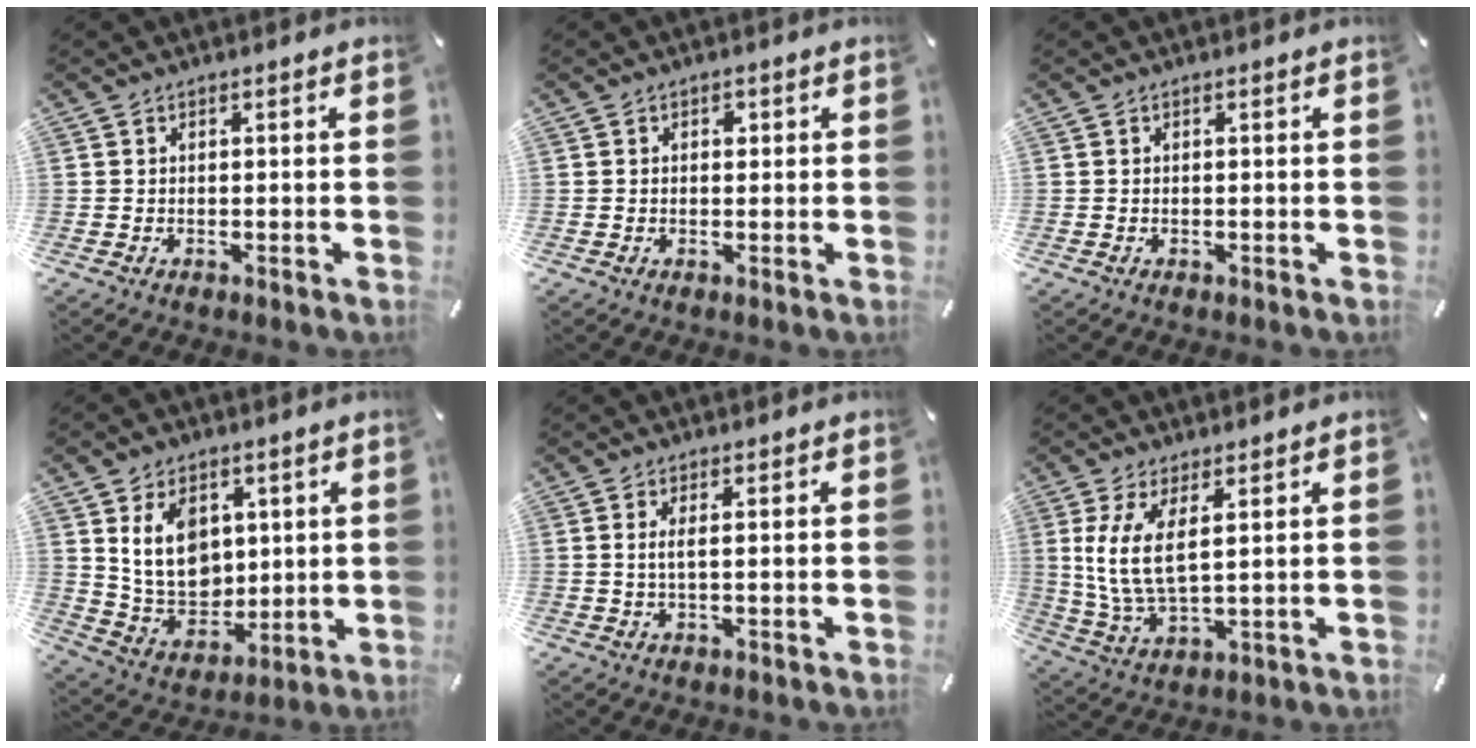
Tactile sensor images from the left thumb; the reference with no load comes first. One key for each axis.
{"total": 1.4, "fx": 0.3, "fy": 1.2, "fz": 0.6, "tx": -0.007, "ty": 0.004, "tz": 0.002}
{"total": 0.0}
{"total": 12.6, "fx": 4.2, "fy": 10.0, "fz": 6.2, "tx": -0.125, "ty": -0.017, "tz": 0.082}
{"total": 2.4, "fx": 0.4, "fy": 0.4, "fz": 2.3, "tx": -0.047, "ty": -0.001, "tz": 0.006}
{"total": 9.2, "fx": 3.1, "fy": 3.8, "fz": 7.8, "tx": -0.189, "ty": -0.011, "tz": 0.055}